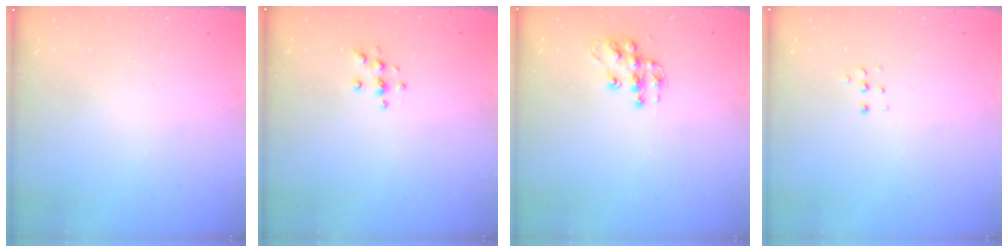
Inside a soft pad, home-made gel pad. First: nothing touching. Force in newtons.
{"total": 4.7, "press": 4.6, "slide": 0.5}
{"total": 10.7, "press": 10.7, "slide": 0.6}
{"total": 3.8, "press": 3.7, "slide": 0.7}